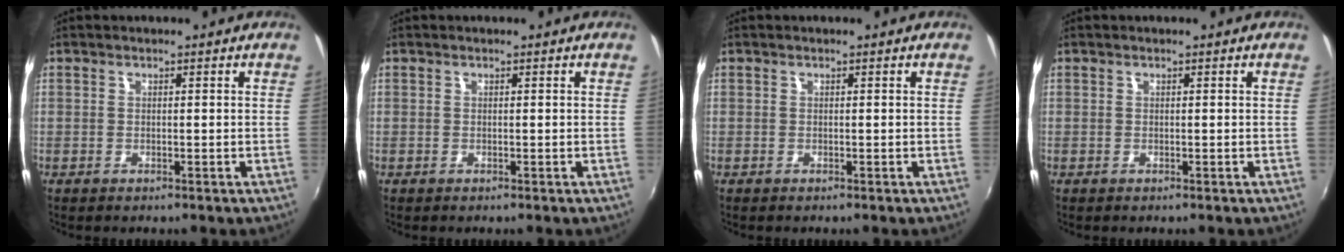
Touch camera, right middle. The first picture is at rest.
{"total": 0.0}
{"total": 0.0}
{"total": 0.0}